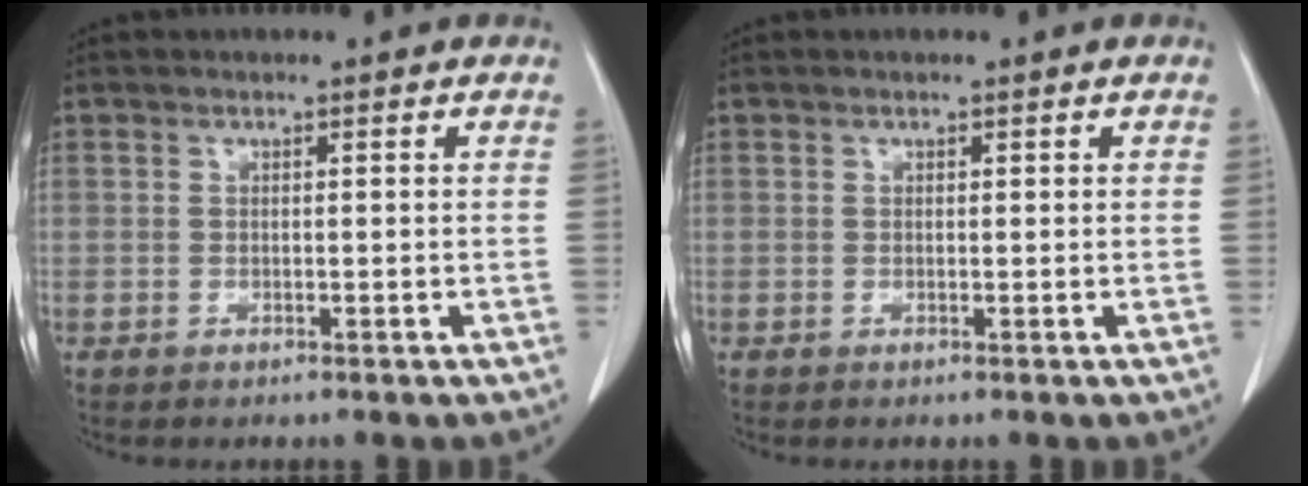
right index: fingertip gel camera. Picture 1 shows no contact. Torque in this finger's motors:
{"motor_torque": [0.05, -0.06, 0.06, 0.01]}